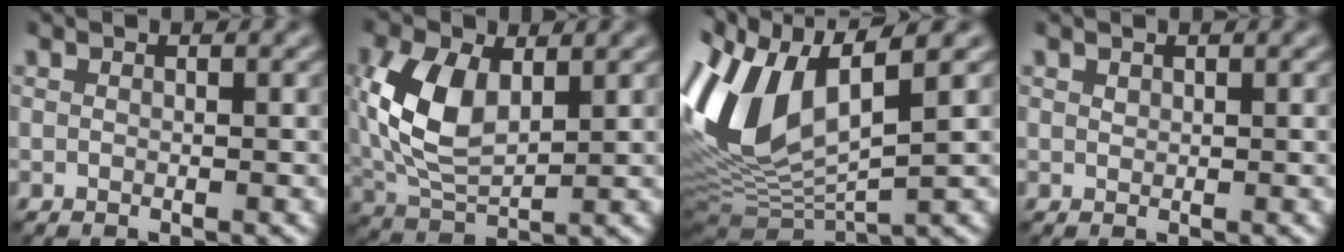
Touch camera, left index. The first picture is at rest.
{"total": 6.8, "force": [0.9, 4.0, 5.5], "torque": [-0.132, 0.004, 0.025]}
{"total": 10.3, "force": [2.1, 4.8, 8.9], "torque": [-0.205, -0.008, 0.050]}
{"total": 0.0}